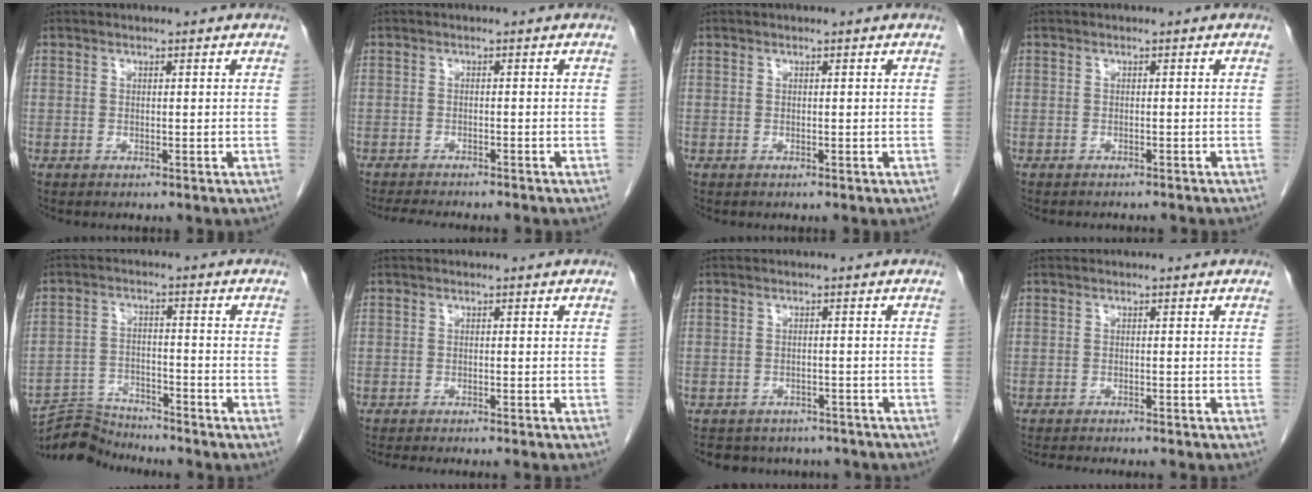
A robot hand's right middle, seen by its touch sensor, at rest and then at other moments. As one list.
[{"total": 7.7, "force": [-7.0, 1.2, 3.2], "torque": [-0.045, -0.010, -0.101]}, {"total": 0.0}, {"total": 4.7, "force": [-4.3, 0.8, 1.6], "torque": [-0.017, -0.007, -0.050]}, {"total": 8.1, "force": [-8.0, 0.7, 0.0], "torque": [-0.003, 0.001, -0.146]}, {"total": 9.6, "force": [-8.7, 0.4, 4.1], "torque": [-0.040, -0.020, -0.114]}, {"total": 10.6, "force": [-9.4, 4.3, 2.3], "torque": [-0.036, 0.013, -0.105]}, {"total": 9.1, "force": [-8.3, 0.5, 3.7], "torque": [-0.038, -0.015, -0.109]}]